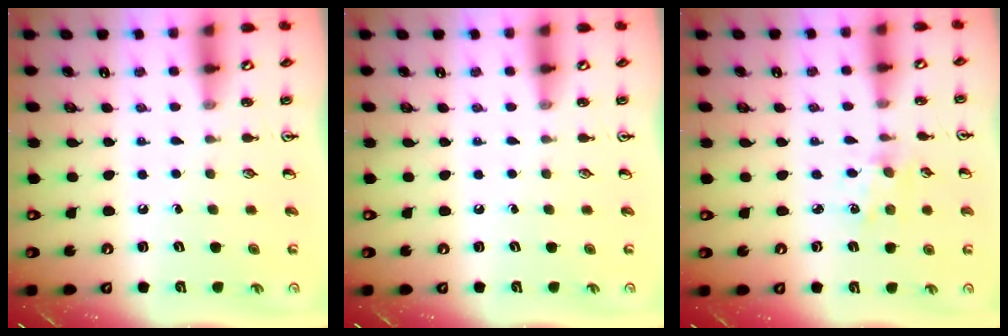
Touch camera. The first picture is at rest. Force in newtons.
{"total": 0.0}
{"total": 1.2, "press": 1.2, "slide": 0.2}